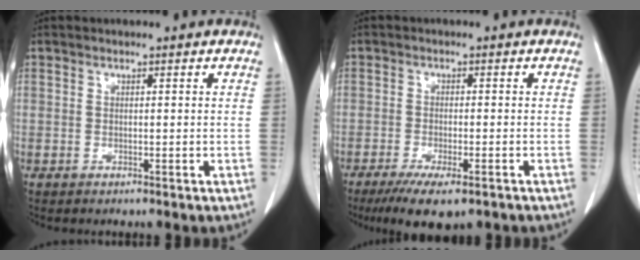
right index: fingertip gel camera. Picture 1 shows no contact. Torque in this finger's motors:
{"motor_torque": [0.71, -0.70, 0.38, 0.10]}